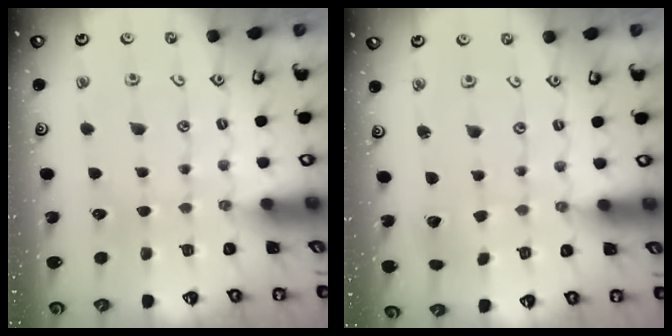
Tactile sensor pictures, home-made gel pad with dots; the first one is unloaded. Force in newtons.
{"total": 2.0, "press": 2.0, "slide": 0.2}